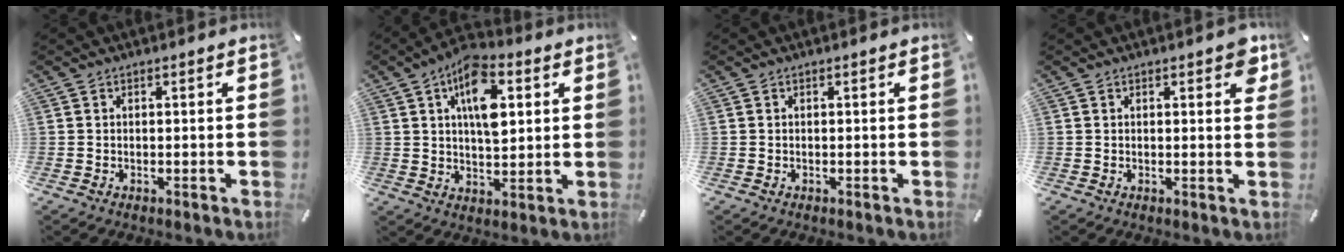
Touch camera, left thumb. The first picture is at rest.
{"total": 12.8, "force": [4.4, 6.9, 9.9], "torque": [-0.154, -0.004, 0.076]}
{"total": 0.0}
{"total": 3.5, "force": [1.8, 1.6, 2.5], "torque": [-0.023, -0.005, 0.025]}